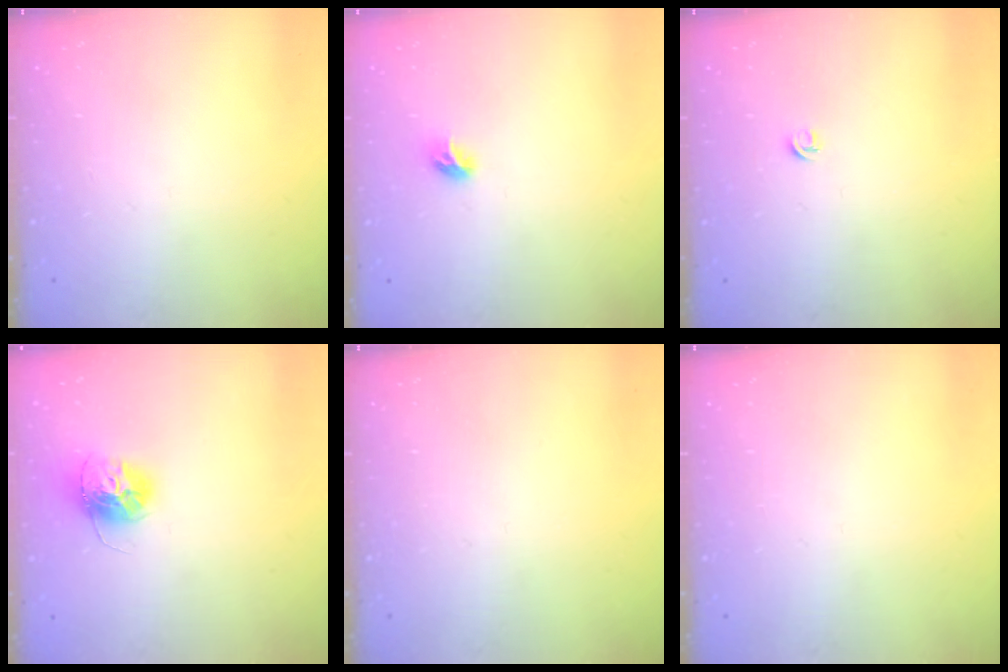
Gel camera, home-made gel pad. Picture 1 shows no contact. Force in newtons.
{"total": 5.4, "press": 5.4, "slide": 0.5}
{"total": 3.6, "press": 3.6, "slide": 0.5}
{"total": 13.4, "press": 13.4, "slide": 1.2}
{"total": 0.0}
{"total": 0.0}